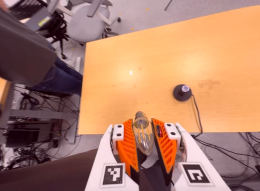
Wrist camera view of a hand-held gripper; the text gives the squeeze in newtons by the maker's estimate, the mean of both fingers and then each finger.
{"total": 17.2, "left": 19.0, "right": 15.3}